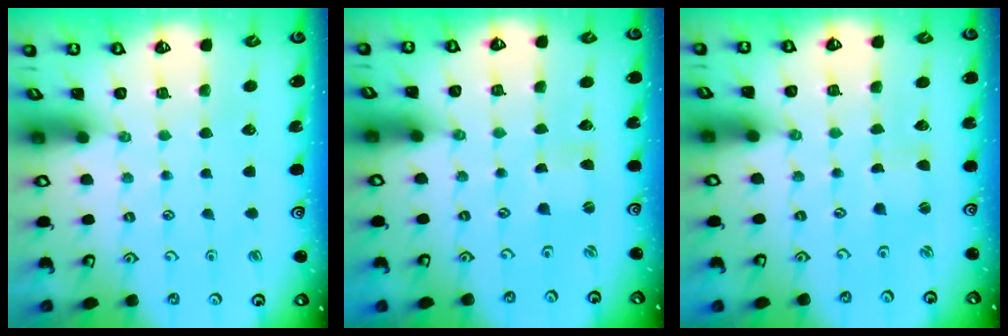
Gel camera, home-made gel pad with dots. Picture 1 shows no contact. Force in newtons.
{"total": 0.0}
{"total": 0.5, "press": 0.5, "slide": 0.1}